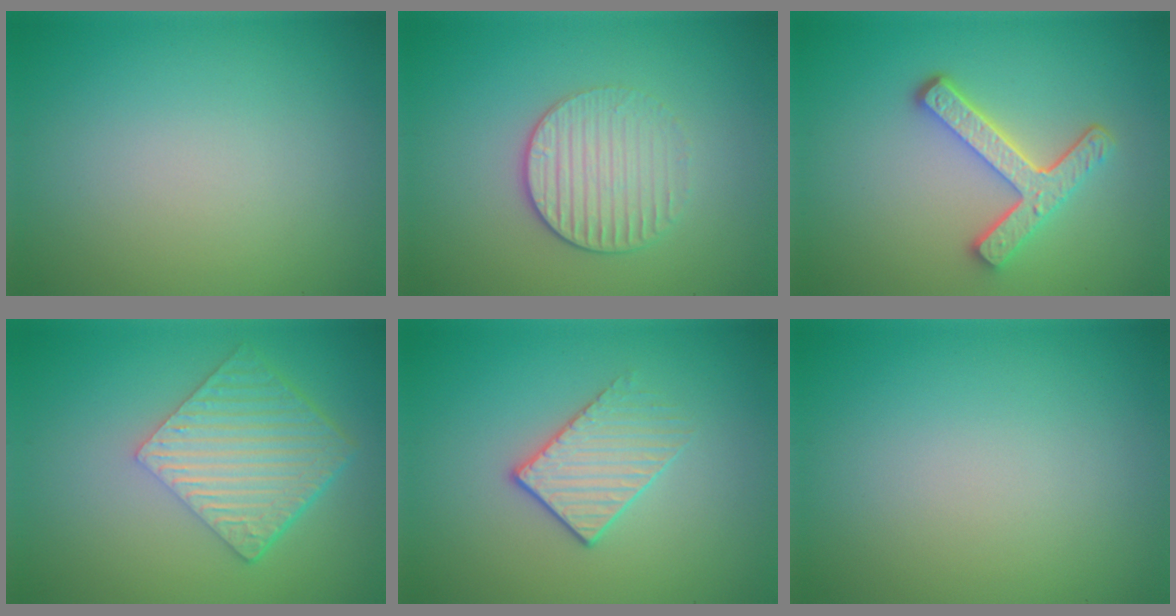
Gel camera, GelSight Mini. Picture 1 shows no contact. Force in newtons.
{"total": 3.0, "press": 2.7, "slide": 1.3}
{"total": 4.5, "press": 3.4, "slide": 3.0}
{"total": 6.5, "press": 4.5, "slide": 4.7}
{"total": 2.2, "press": 1.9, "slide": 1.2}
{"total": 0.0}